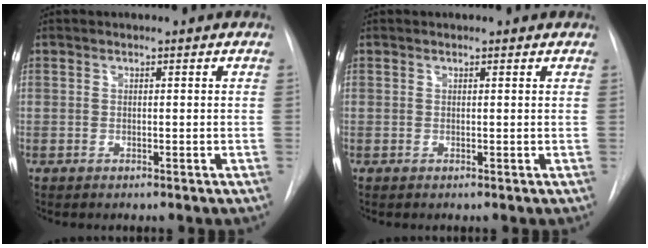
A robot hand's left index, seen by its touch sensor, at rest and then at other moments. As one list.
[{"total": 1.2, "force": [1.1, 0.4, 0.3], "torque": [-0.010, 0.006, 0.009]}]